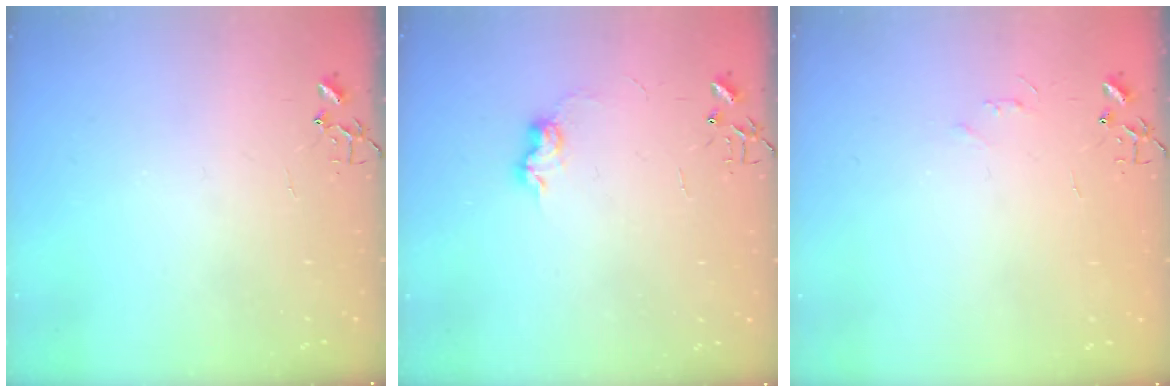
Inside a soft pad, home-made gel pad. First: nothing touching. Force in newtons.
{"total": 7.4, "press": 7.4, "slide": 0.4}
{"total": 3.5, "press": 3.4, "slide": 0.4}